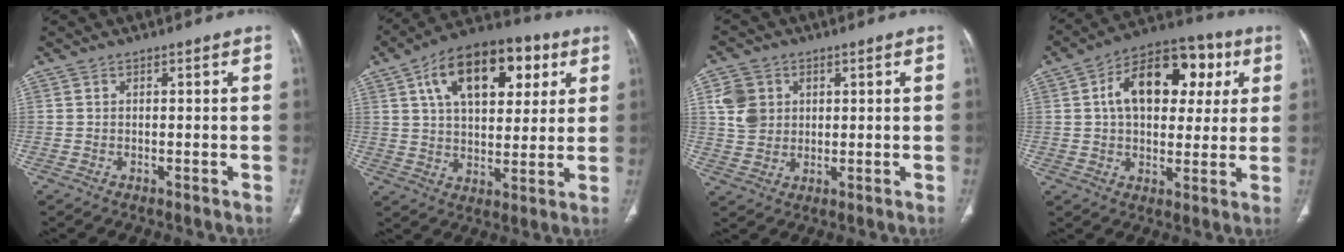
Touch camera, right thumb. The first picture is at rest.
{"total": 19.9, "force": [7.8, 11.0, 14.7], "torque": [-0.193, -0.001, 0.120]}
{"total": 6.9, "force": [1.9, 5.8, 3.1], "torque": [-0.042, -0.004, 0.040]}
{"total": 18.3, "force": [4.7, 11.5, 13.4], "torque": [-0.164, 0.018, 0.065]}